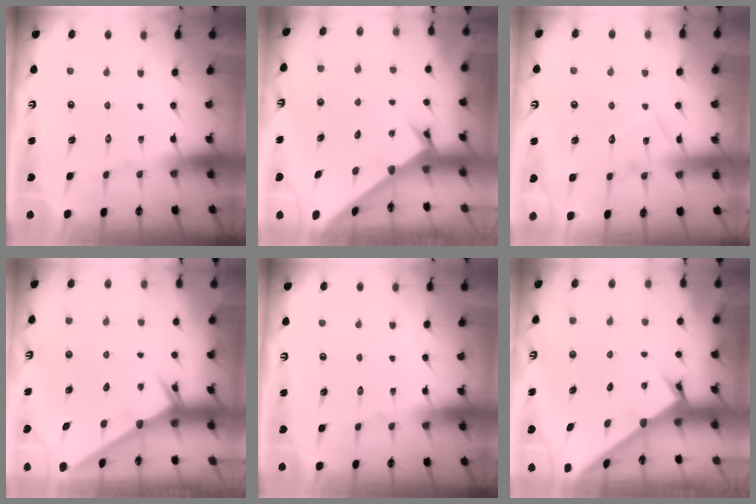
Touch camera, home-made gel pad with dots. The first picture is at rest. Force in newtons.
{"total": 2.6, "press": 2.5, "slide": 0.3}
{"total": 11.1, "press": 11.1, "slide": 0.7}
{"total": 2.6, "press": 2.6, "slide": 0.0}
{"total": 0.0}
{"total": 2.1, "press": 2.1, "slide": 0.2}